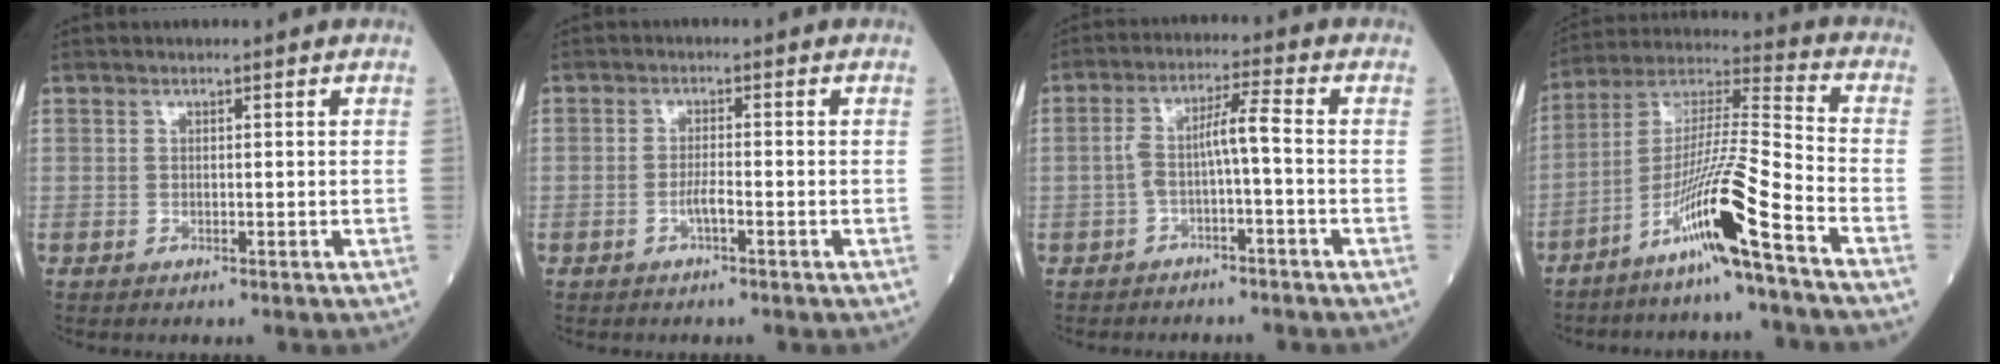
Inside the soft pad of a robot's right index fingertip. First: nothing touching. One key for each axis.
{"total": 1.9, "fx": -0.9, "fy": 0.2, "fz": 1.7, "tx": -0.030, "ty": 0.001, "tz": -0.019}
{"total": 5.0, "fx": -1.3, "fy": 0.2, "fz": 4.8, "tx": -0.094, "ty": 0.026, "tz": -0.020}
{"total": 13.7, "fx": -7.8, "fy": -1.5, "fz": 11.2, "tx": -0.222, "ty": -0.013, "tz": -0.148}